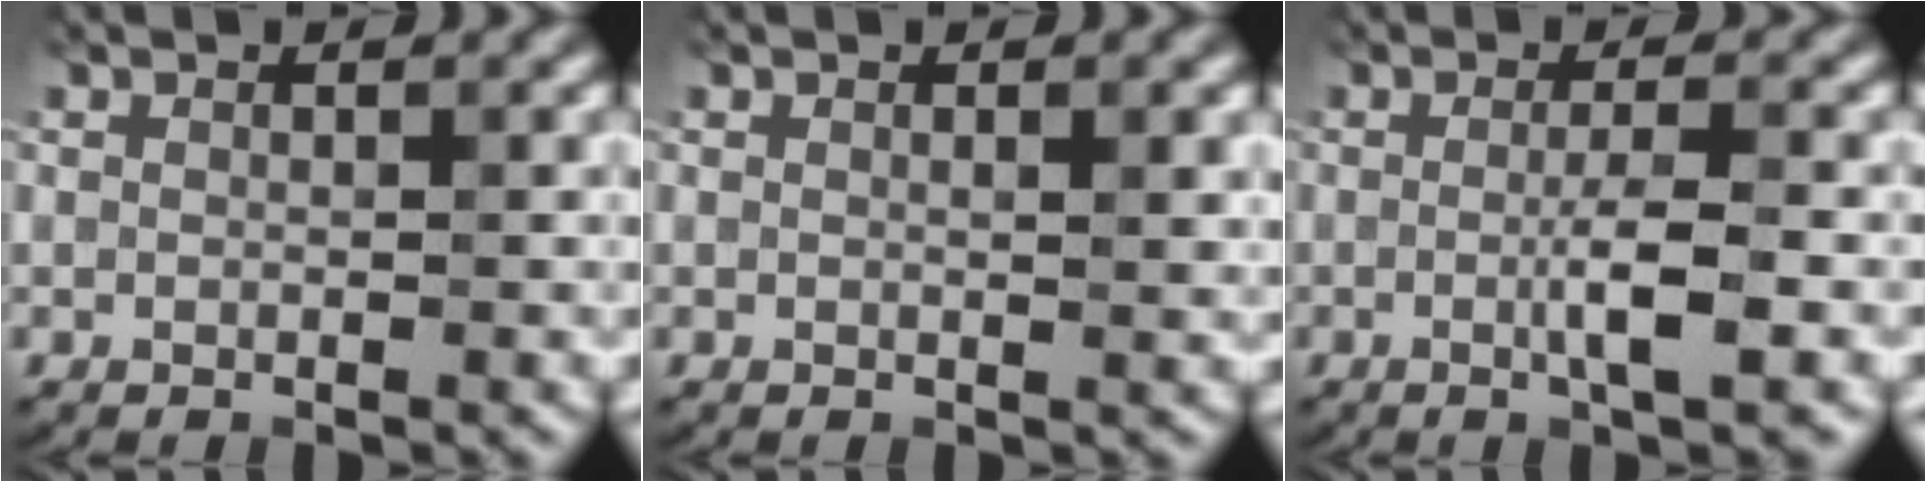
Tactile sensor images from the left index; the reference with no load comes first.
{"total": 1.3, "force": [0.4, 0.3, 1.2], "torque": [-0.020, 0.001, 0.008]}
{"total": 3.1, "force": [-0.6, 0.1, 3.1], "torque": [-0.057, 0.003, -0.011]}